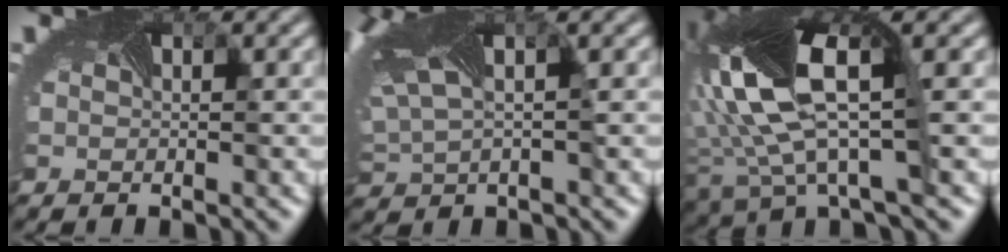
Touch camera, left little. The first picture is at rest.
{"total": 8.5, "force": [3.0, 4.1, 6.8], "torque": [-0.177, 0.015, 0.069]}
{"total": 11.9, "force": [1.0, 4.6, 10.9], "torque": [-0.248, -0.004, 0.010]}